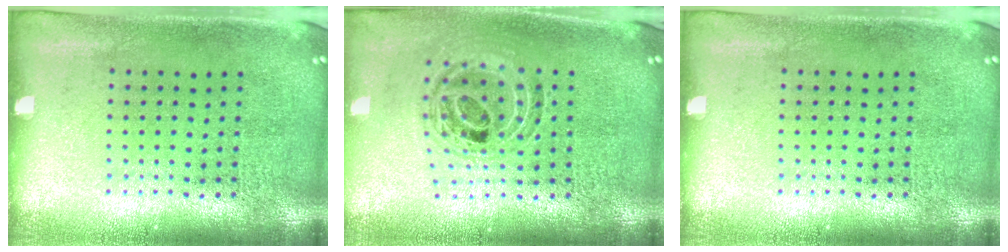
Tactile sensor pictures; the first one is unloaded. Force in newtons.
{"total": 0.9, "press": 0.9, "slide": 0.3}
{"total": 0.0}